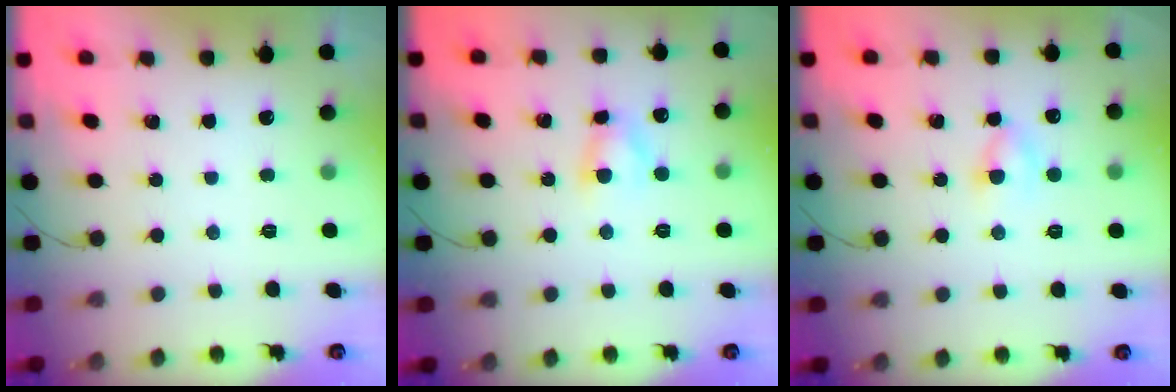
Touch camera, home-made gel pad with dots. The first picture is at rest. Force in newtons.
{"total": 3.7, "press": 3.5, "slide": 1.0}
{"total": 3.1, "press": 2.8, "slide": 1.4}